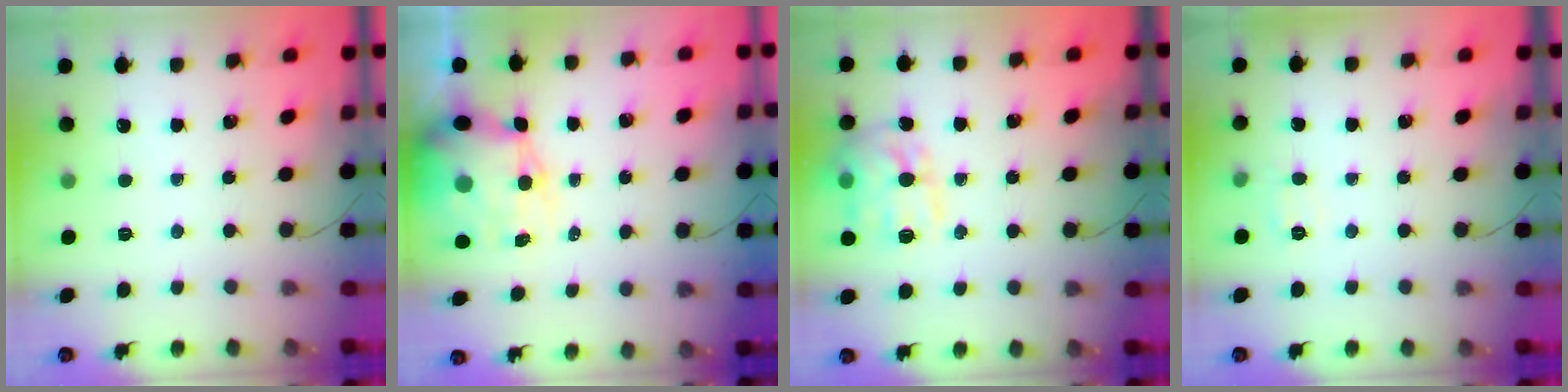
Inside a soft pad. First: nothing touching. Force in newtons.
{"total": 12.3, "press": 11.8, "slide": 3.3}
{"total": 15.8, "press": 15.7, "slide": 1.0}
{"total": 5.2, "press": 5.0, "slide": 1.3}